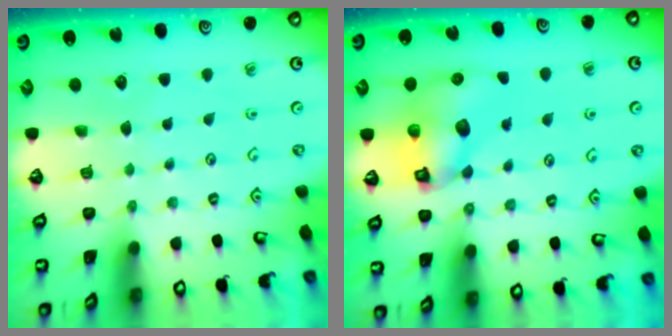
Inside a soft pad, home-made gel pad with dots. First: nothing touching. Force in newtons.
{"total": 10.5, "press": 10.4, "slide": 1.6}